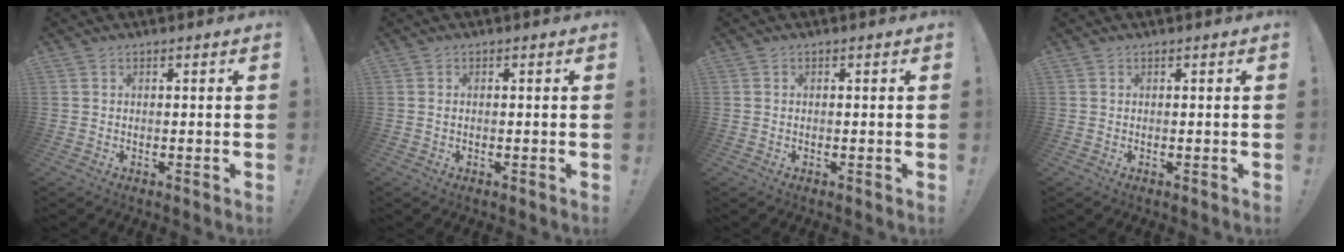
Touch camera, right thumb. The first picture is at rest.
{"total": 0.5, "force": [0.0, 0.2, 0.5], "torque": [-0.012, 0.002, 0.001]}
{"total": 0.0}
{"total": 0.0}